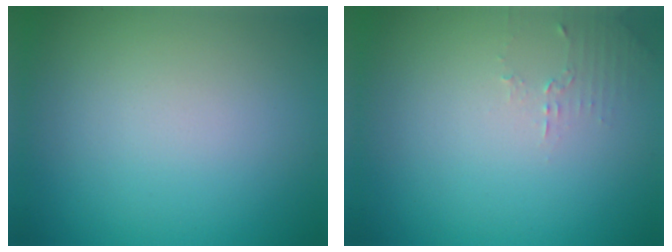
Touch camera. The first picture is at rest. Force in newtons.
{"total": 1.2, "press": 1.2, "slide": 0.4}